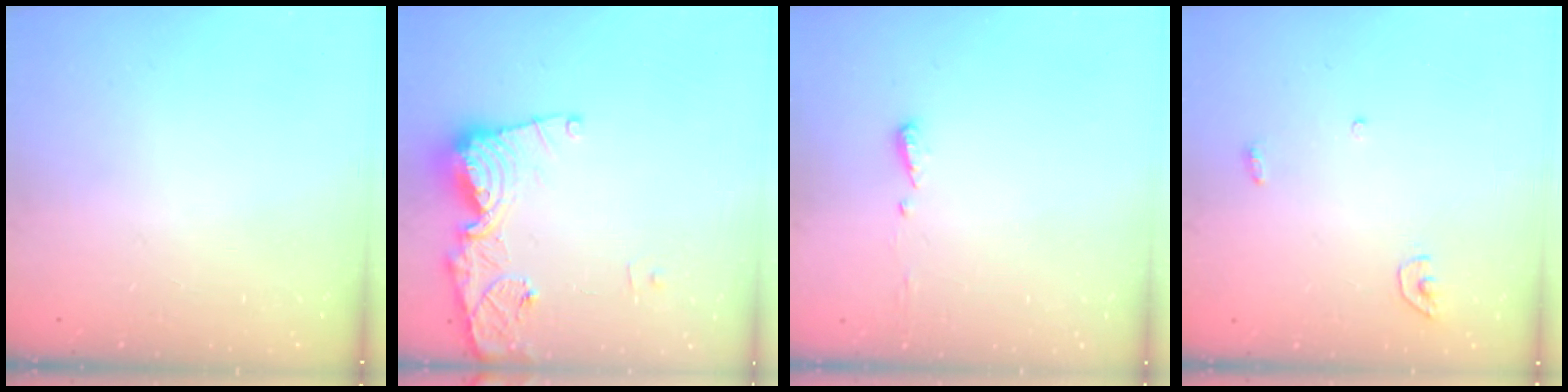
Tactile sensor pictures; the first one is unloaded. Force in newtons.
{"total": 14.4, "press": 14.4, "slide": 1.4}
{"total": 4.0, "press": 3.9, "slide": 0.5}
{"total": 3.5, "press": 3.5, "slide": 0.3}